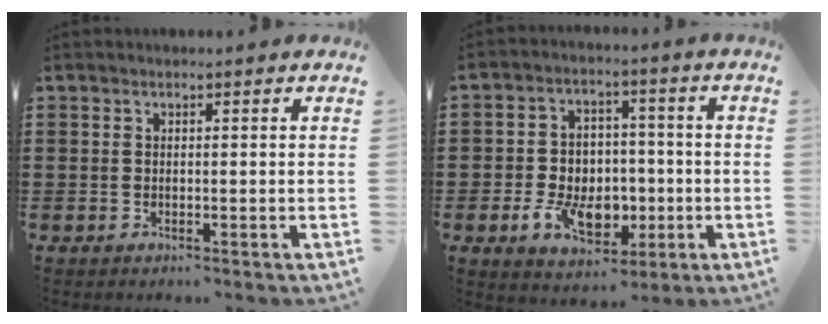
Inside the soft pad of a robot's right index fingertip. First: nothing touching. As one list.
[{"total": 8.9, "force": [-2.3, 6.6, 5.6], "torque": [-0.105, 0.020, -0.036]}]